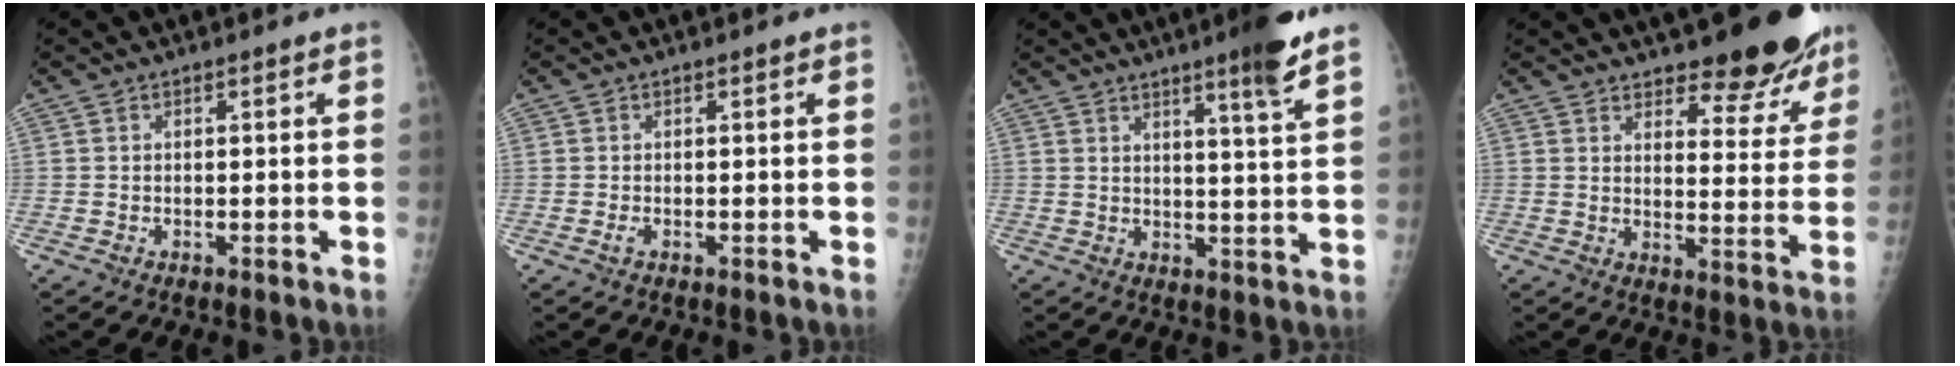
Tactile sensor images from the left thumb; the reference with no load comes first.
{"total": 0.9, "force": [0.2, 0.3, 0.8], "torque": [-0.018, 0.004, 0.004]}
{"total": 8.0, "force": [5.5, -0.3, 5.8], "torque": [-0.079, -0.035, 0.078]}
{"total": 14.0, "force": [11.6, 4.5, 6.4], "torque": [-0.037, -0.089, 0.146]}